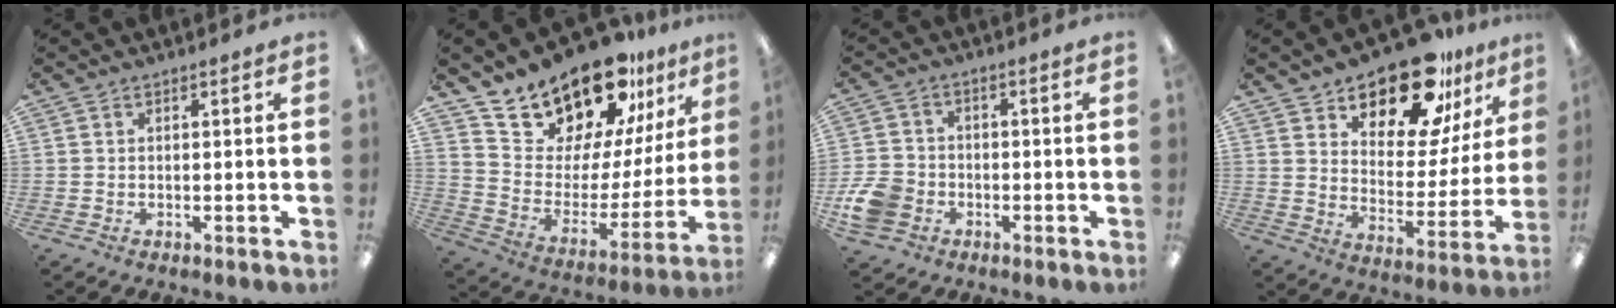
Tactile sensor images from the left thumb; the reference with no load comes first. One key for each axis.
{"total": 20.5, "fx": 17.9, "fy": 7.8, "fz": 6.4, "tx": -0.112, "ty": -0.142, "tz": 0.317}
{"total": 8.3, "fx": -3.1, "fy": 6.6, "fz": 3.8, "tx": -0.092, "ty": 0.023, "tz": -0.055}
{"total": 18.4, "fx": 14.9, "fy": 7.5, "fz": 7.8, "tx": -0.123, "ty": -0.108, "tz": 0.258}